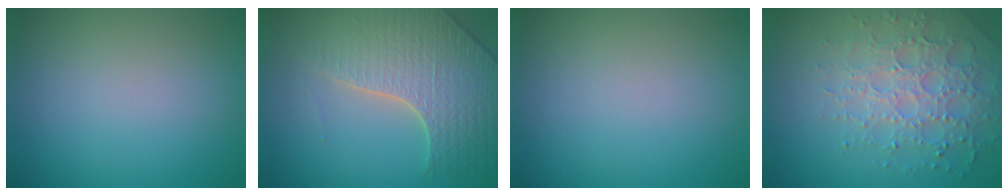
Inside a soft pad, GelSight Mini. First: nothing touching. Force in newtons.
{"total": 5.5, "press": 4.8, "slide": 2.6}
{"total": 0.0}
{"total": 4.6, "press": 4.4, "slide": 1.2}